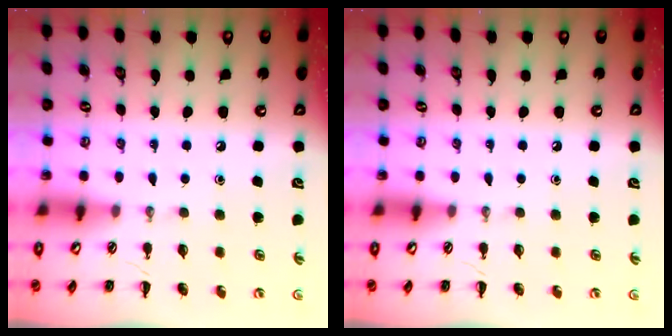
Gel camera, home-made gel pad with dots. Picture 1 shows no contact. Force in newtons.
{"total": 0.0}